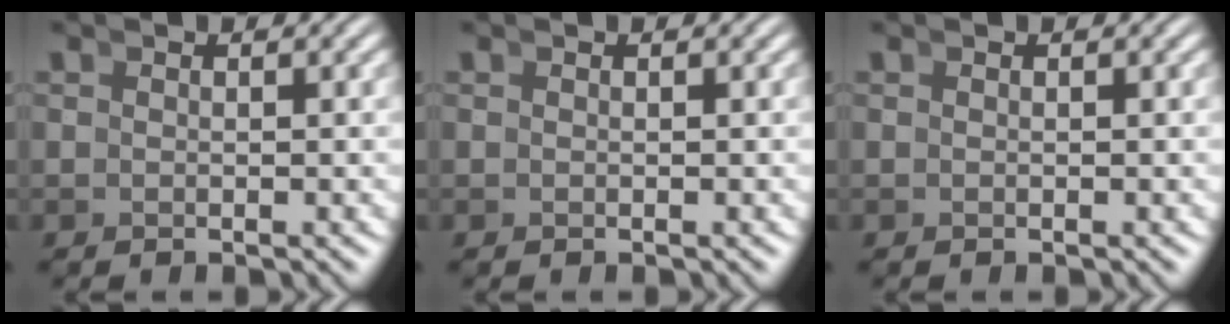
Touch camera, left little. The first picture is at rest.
{"total": 0.0}
{"total": 0.0}